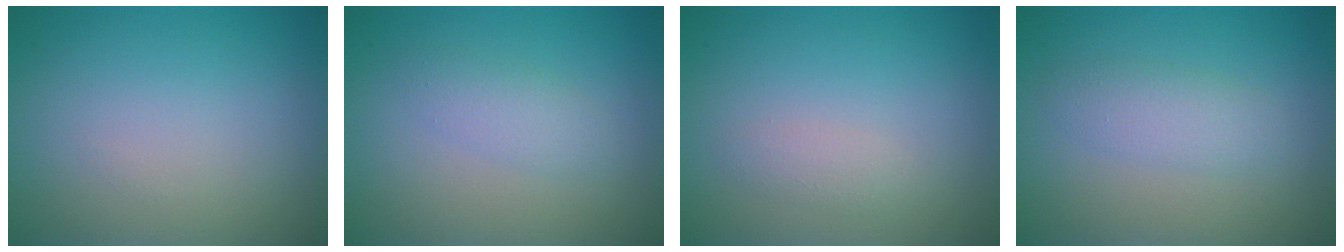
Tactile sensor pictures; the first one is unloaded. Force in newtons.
{"total": 1.9, "press": 1.9, "slide": 0.1}
{"total": 1.1, "press": 1.1, "slide": 0.1}
{"total": 2.2, "press": 2.2, "slide": 0.2}